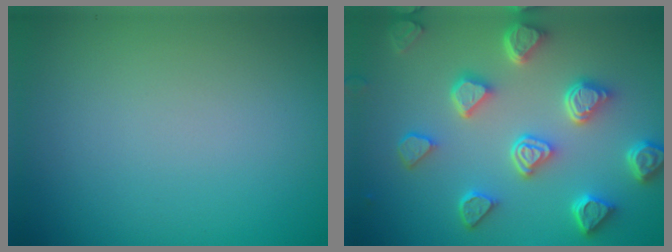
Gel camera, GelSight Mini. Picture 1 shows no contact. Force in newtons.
{"total": 6.5, "press": 5.3, "slide": 3.9}